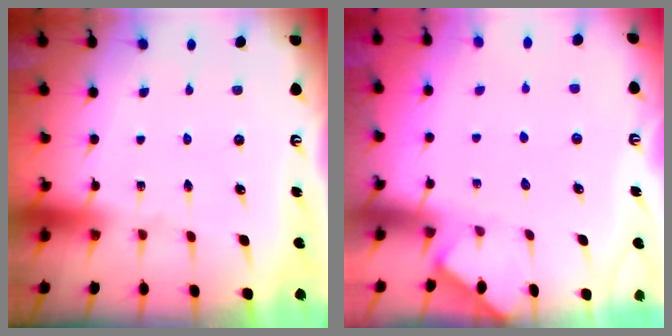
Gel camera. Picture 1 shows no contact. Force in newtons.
{"total": 1.9, "press": 1.9, "slide": 0.3}